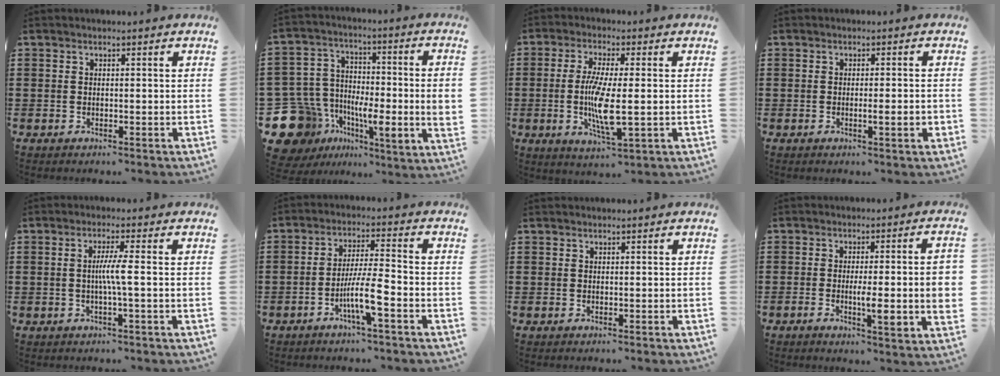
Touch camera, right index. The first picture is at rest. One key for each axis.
{"total": 12.4, "fx": -4.5, "fy": 8.6, "fz": 7.6, "tx": -0.217, "ty": -0.004, "tz": -0.082}
{"total": 8.0, "fx": -0.8, "fy": 1.5, "fz": 7.8, "tx": -0.165, "ty": -0.017, "tz": -0.019}
{"total": 2.5, "fx": -0.7, "fy": 0.0, "fz": 2.4, "tx": -0.039, "ty": -0.005, "tz": -0.012}
{"total": 3.9, "fx": -0.3, "fy": -0.4, "fz": 3.9, "tx": -0.070, "ty": -0.007, "tz": -0.011}
{"total": 7.3, "fx": -3.3, "fy": 0.4, "fz": 6.5, "tx": -0.127, "ty": -0.012, "tz": -0.063}
{"total": 0.0}
{"total": 7.4, "fx": -0.9, "fy": 0.8, "fz": 7.3, "tx": -0.112, "ty": -0.006, "tz": -0.017}